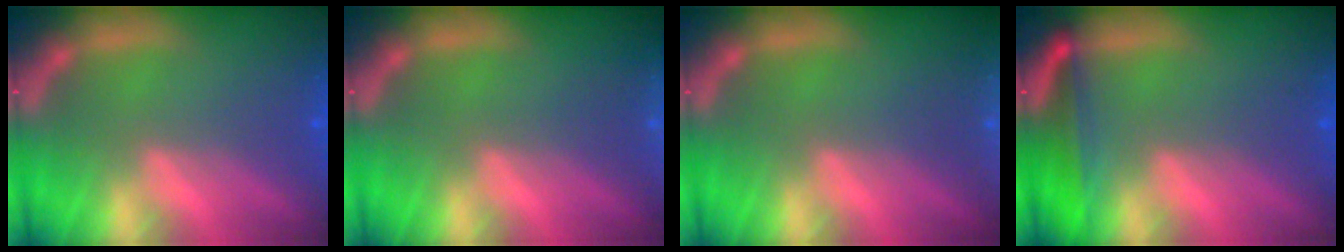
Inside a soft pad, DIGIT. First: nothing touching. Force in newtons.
{"total": 2.4}
{"total": 9.0}
{"total": 4.5}